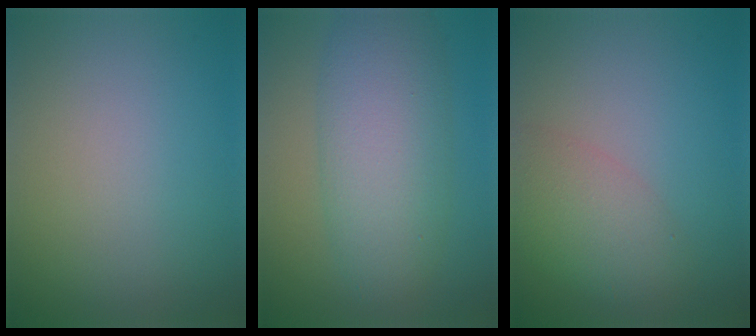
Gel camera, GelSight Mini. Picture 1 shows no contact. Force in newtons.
{"total": 7.6, "press": 7.6, "slide": 0.1}
{"total": 3.9, "press": 3.9, "slide": 0.2}